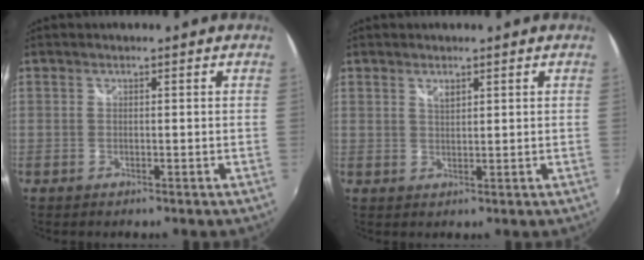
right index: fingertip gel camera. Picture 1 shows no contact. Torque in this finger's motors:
{"motor_torque": [0.00, 0.03, 0.01, 0.02]}